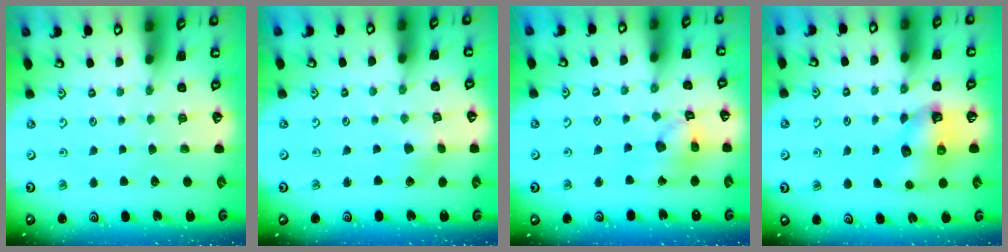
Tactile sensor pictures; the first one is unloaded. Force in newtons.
{"total": 2.7, "press": 2.7, "slide": 0.3}
{"total": 12.3, "press": 12.2, "slide": 1.6}
{"total": 8.3, "press": 8.3, "slide": 1.0}